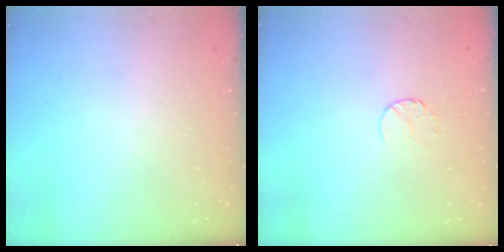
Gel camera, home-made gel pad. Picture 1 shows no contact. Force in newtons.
{"total": 5.5, "press": 5.5, "slide": 0.5}